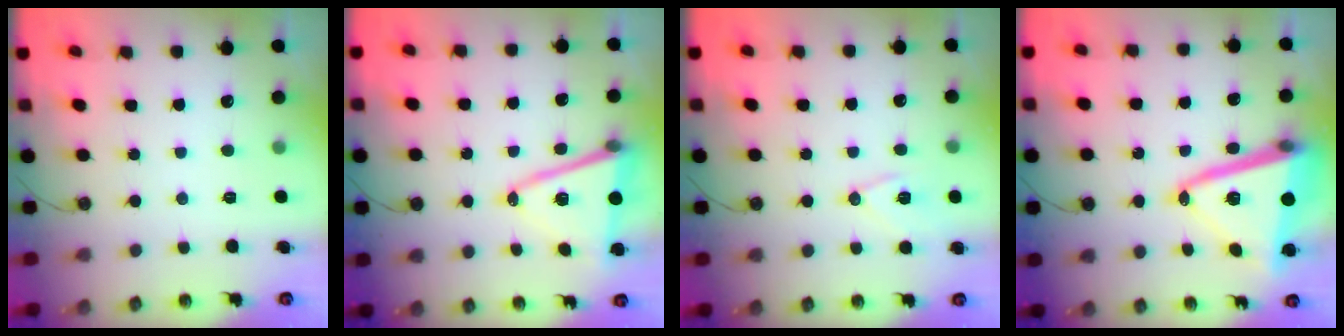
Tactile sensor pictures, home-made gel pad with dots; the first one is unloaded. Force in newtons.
{"total": 13.3, "press": 12.7, "slide": 3.9}
{"total": 9.0, "press": 8.6, "slide": 2.7}
{"total": 17.8, "press": 17.6, "slide": 2.6}